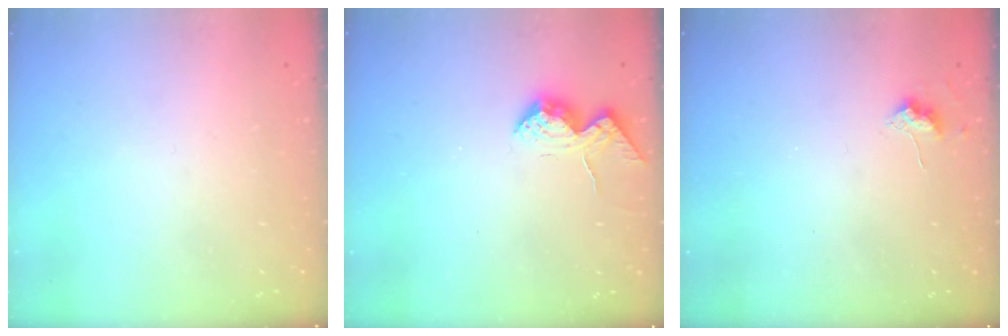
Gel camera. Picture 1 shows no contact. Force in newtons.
{"total": 10.7, "press": 10.7, "slide": 1.4}
{"total": 7.3, "press": 7.2, "slide": 0.7}